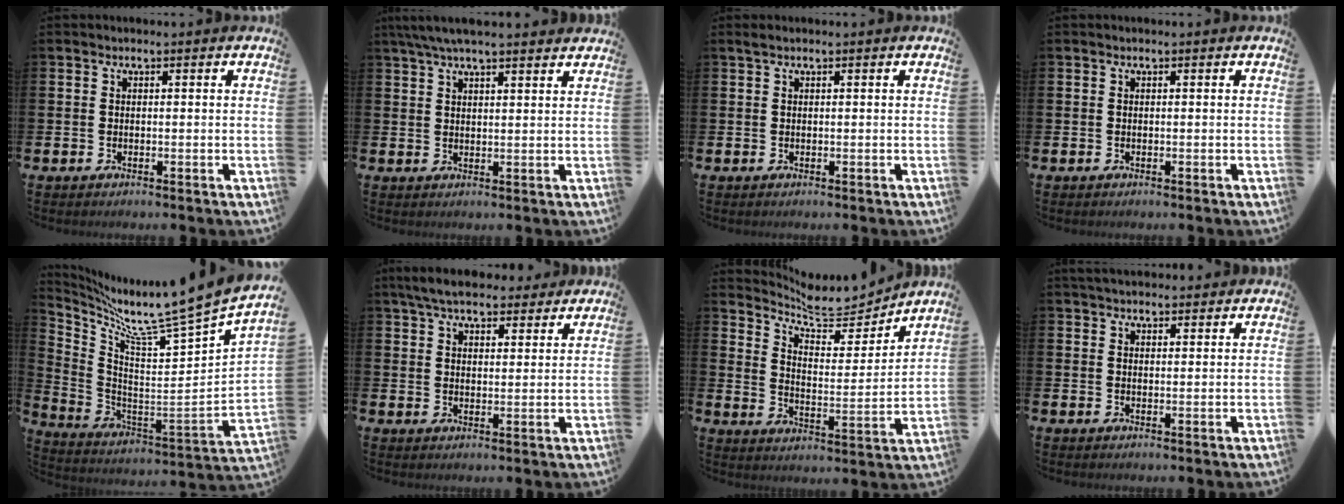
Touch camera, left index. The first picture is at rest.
{"total": 5.2, "force": [4.6, 0.6, 2.2], "torque": [-0.052, -0.008, 0.085]}
{"total": 0.5, "force": [0.3, 0.0, 0.4], "torque": [-0.013, 0.004, 0.006]}
{"total": 0.0}
{"total": 8.0, "force": [7.2, -1.2, 3.2], "torque": [-0.098, -0.083, 0.106]}
{"total": 6.4, "force": [5.9, 1.7, 1.8], "torque": [-0.051, -0.014, 0.109]}
{"total": 7.3, "force": [7.0, 1.6, 1.4], "torque": [-0.061, -0.059, 0.120]}
{"total": 3.0, "force": [2.9, 0.7, 0.5], "torque": [-0.013, -0.008, 0.053]}